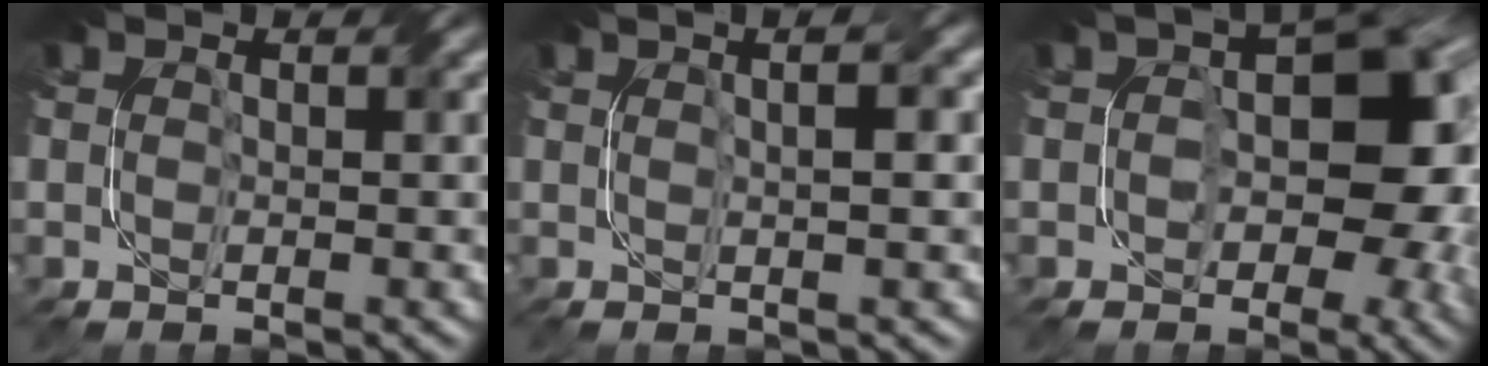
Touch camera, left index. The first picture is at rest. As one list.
[{"total": 5.0, "force": [1.4, 2.1, 4.3], "torque": [-0.031, 0.026, -0.008]}, {"total": 10.5, "force": [-0.2, 6.4, 8.3], "torque": [-0.077, 0.013, -0.007]}]